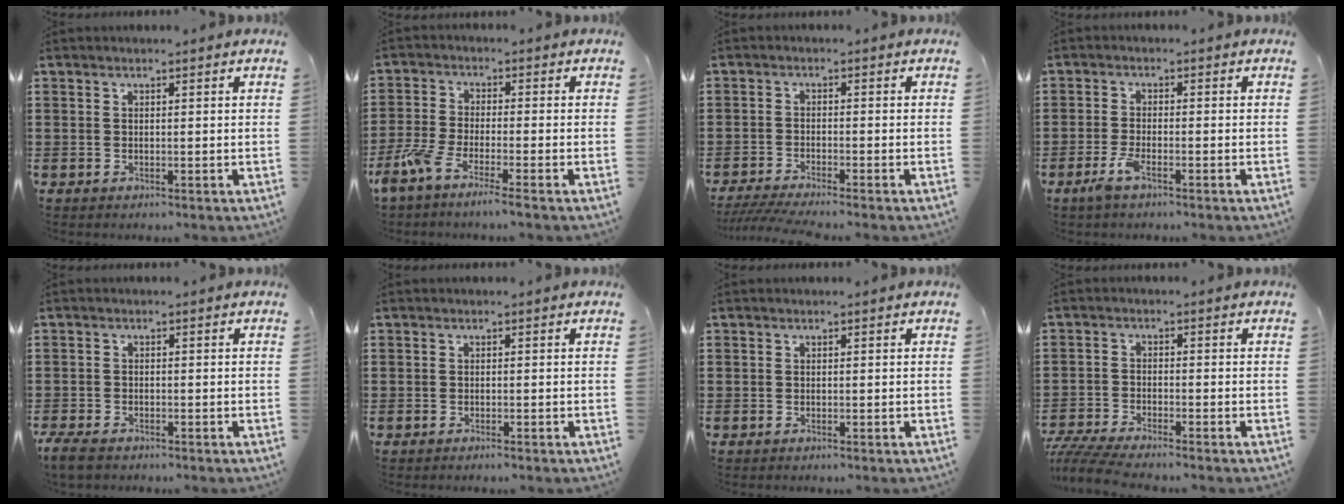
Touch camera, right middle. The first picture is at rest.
{"total": 4.8, "force": [-3.8, 0.0, 2.9], "torque": [-0.077, -0.019, -0.077]}
{"total": 2.8, "force": [-2.5, -0.1, 1.3], "torque": [-0.036, -0.006, -0.054]}
{"total": 3.2, "force": [-1.8, 0.6, 2.6], "torque": [-0.065, -0.006, -0.039]}
{"total": 2.1, "force": [-1.8, 0.7, 0.9], "torque": [-0.033, 0.001, -0.039]}
{"total": 0.6, "force": [-0.6, 0.0, 0.3], "torque": [-0.006, -0.002, -0.011]}
{"total": 0.0}
{"total": 4.2, "force": [-4.0, 0.1, 1.3], "torque": [-0.043, -0.015, -0.085]}